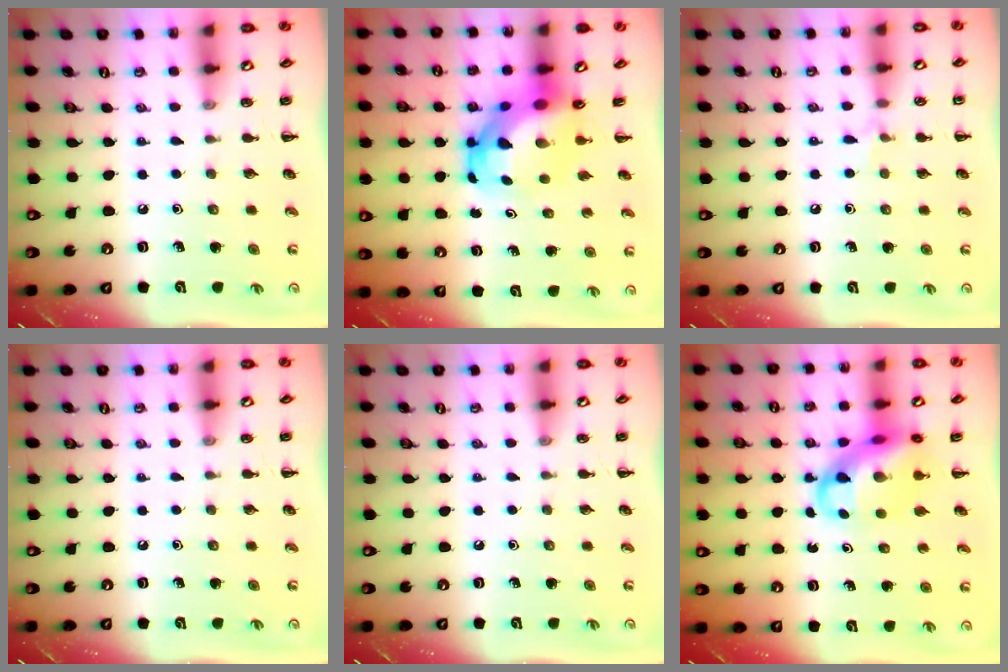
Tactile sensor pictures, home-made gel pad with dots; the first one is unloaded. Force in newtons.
{"total": 7.0, "press": 6.7, "slide": 2.0}
{"total": 4.7, "press": 4.4, "slide": 1.6}
{"total": 0.0}
{"total": 0.0}
{"total": 11.6, "press": 11.2, "slide": 2.9}